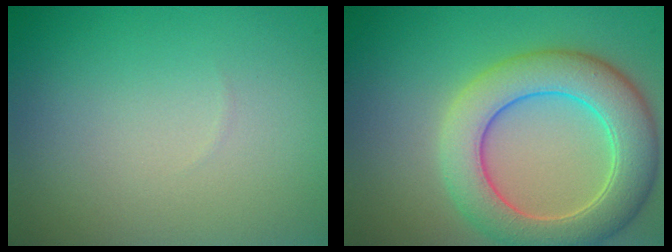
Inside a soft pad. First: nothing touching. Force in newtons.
{"total": 7.4, "press": 7.4, "slide": 0.3}